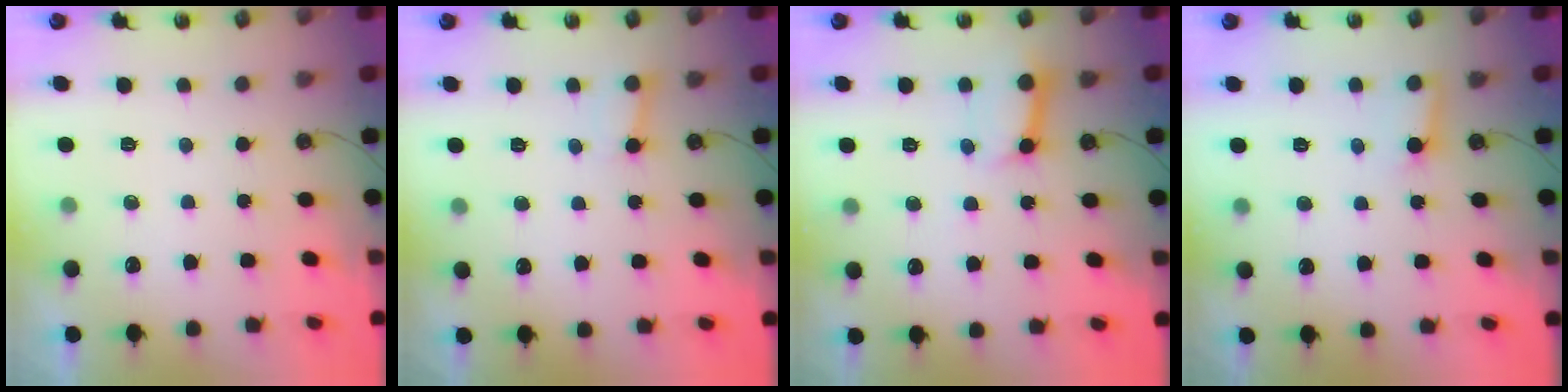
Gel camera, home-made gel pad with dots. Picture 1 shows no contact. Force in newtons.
{"total": 2.0, "press": 2.0, "slide": 0.2}
{"total": 10.6, "press": 10.5, "slide": 1.4}
{"total": 3.2, "press": 3.2, "slide": 0.1}